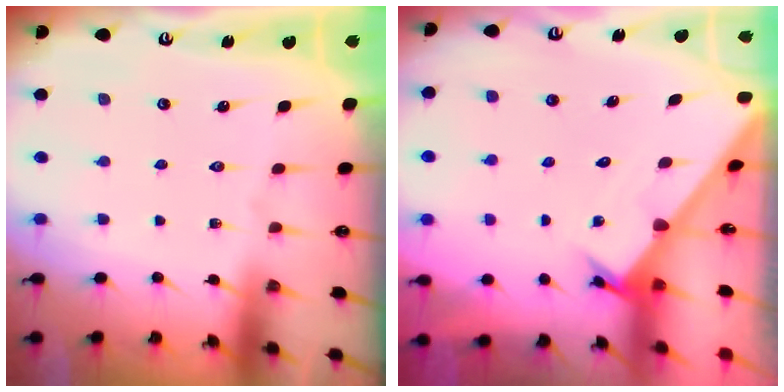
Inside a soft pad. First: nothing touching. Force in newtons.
{"total": 1.7, "press": 1.7, "slide": 0.1}